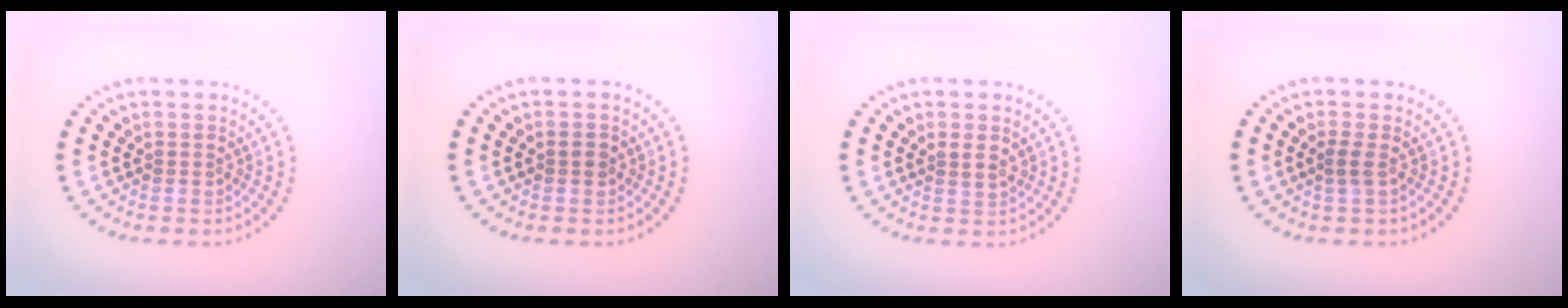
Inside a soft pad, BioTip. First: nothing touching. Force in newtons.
{"total": 0.9, "press": 0.9, "slide": 0.2}
{"total": 1.3, "press": 1.2, "slide": 0.5}
{"total": 1.2, "press": 0.8, "slide": 0.8}